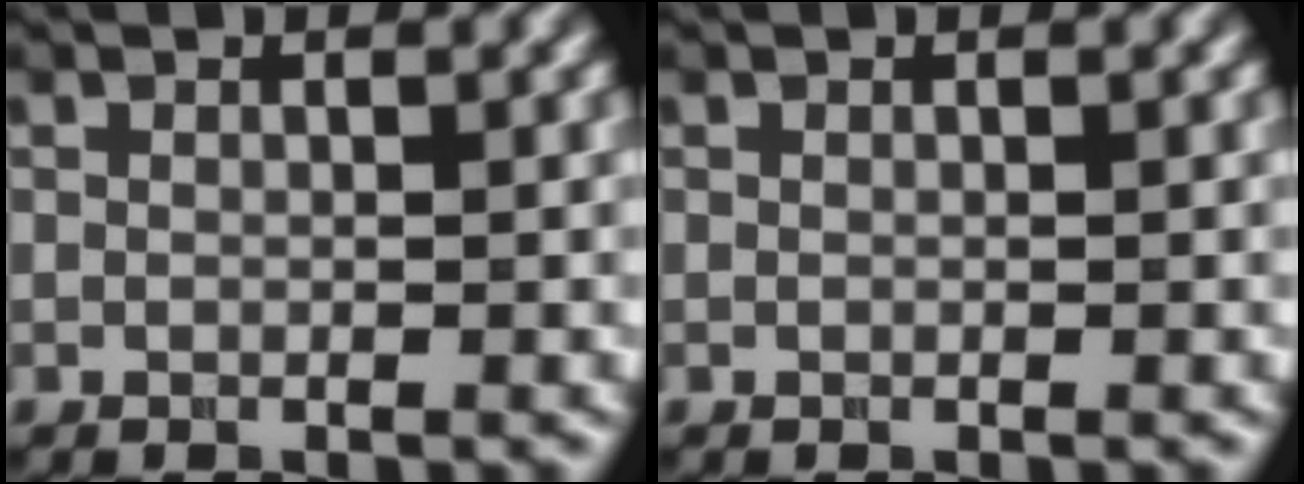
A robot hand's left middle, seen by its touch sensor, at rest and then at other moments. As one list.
[{"total": 0.0}]